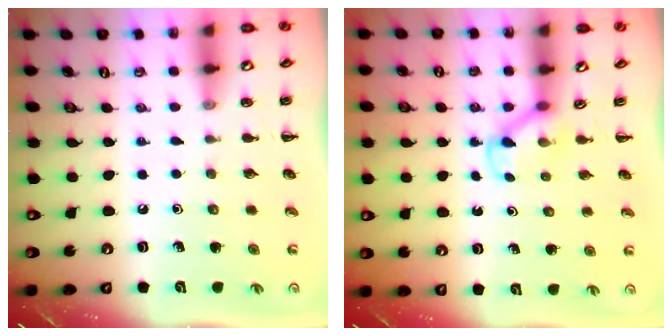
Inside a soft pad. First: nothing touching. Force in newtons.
{"total": 3.2, "press": 3.0, "slide": 1.1}